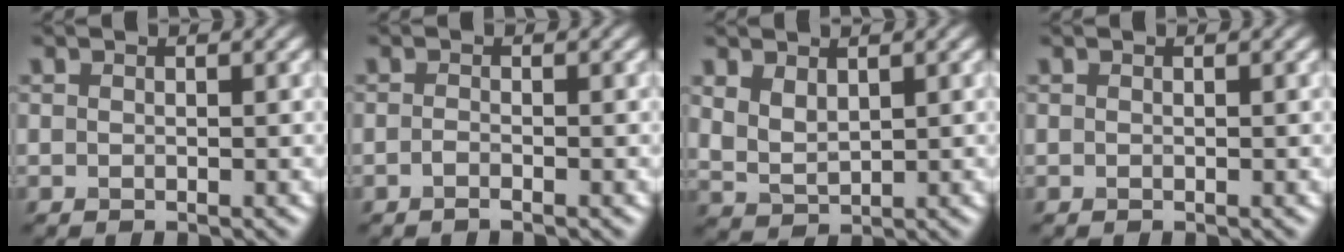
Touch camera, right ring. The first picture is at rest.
{"total": 0.7, "force": [-0.5, 0.1, 0.5], "torque": [-0.011, -0.001, -0.010]}
{"total": 2.6, "force": [1.4, 1.5, 1.6], "torque": [-0.040, -0.005, 0.035]}
{"total": 0.0}